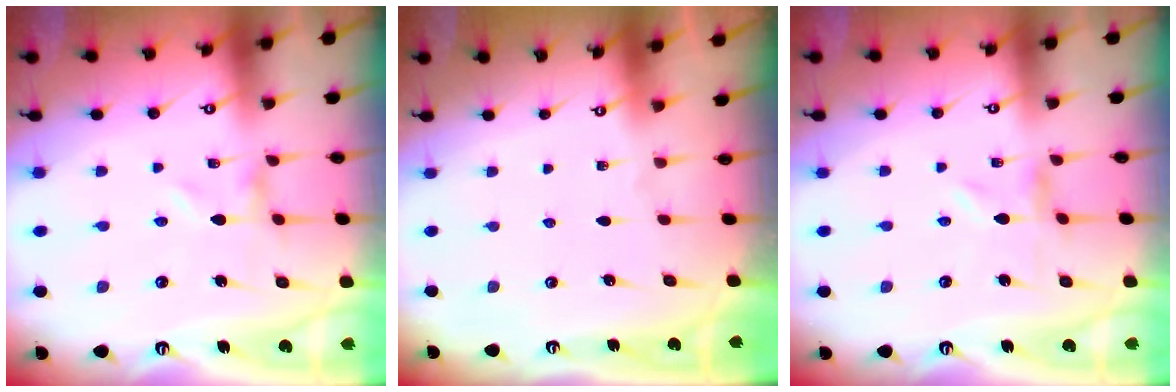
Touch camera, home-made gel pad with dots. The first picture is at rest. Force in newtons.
{"total": 0.0}
{"total": 0.0}